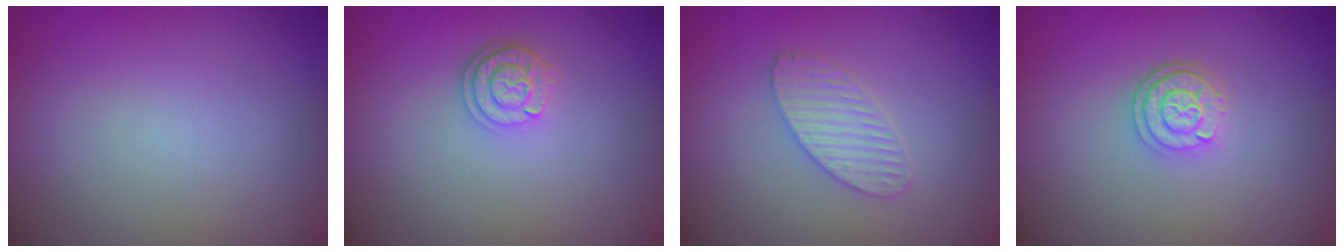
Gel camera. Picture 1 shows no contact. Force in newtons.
{"total": 2.5, "press": 2.1, "slide": 1.3}
{"total": 2.6, "press": 2.6, "slide": 0.2}
{"total": 3.0, "press": 2.5, "slide": 1.6}